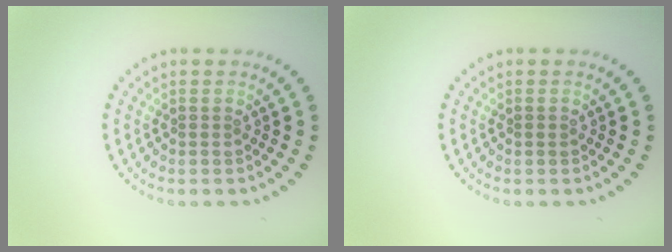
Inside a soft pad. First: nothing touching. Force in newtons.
{"total": 0.5, "press": 0.5, "slide": 0.1}